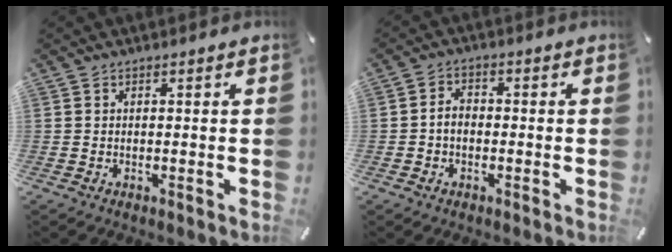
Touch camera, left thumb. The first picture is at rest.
{"total": 3.5, "force": [-0.8, 2.5, 2.3], "torque": [-0.044, 0.010, -0.017]}